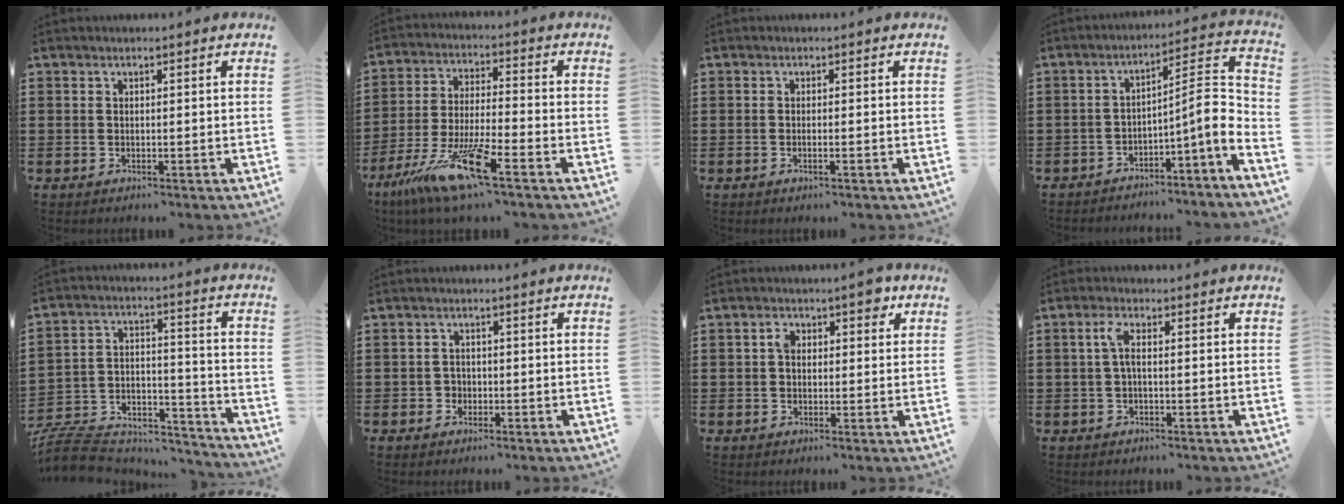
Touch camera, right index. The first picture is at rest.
{"total": 13.0, "force": [-8.9, 1.1, 9.3], "torque": [-0.197, -0.002, -0.167]}
{"total": 0.9, "force": [-0.5, -0.1, 0.8], "torque": [-0.012, -0.005, -0.009]}
{"total": 6.7, "force": [-1.6, 0.8, 6.5], "torque": [-0.100, -0.018, -0.039]}
{"total": 7.7, "force": [-7.1, 2.4, 1.9], "torque": [-0.047, 0.006, -0.140]}
{"total": 1.6, "force": [-0.8, 1.3, 0.2], "torque": [-0.010, 0.001, -0.018]}
{"total": 4.0, "force": [1.4, 2.1, 3.1], "torque": [-0.043, 0.001, 0.018]}
{"total": 2.9, "force": [0.0, 0.9, 2.7], "torque": [-0.061, 0.001, -0.003]}